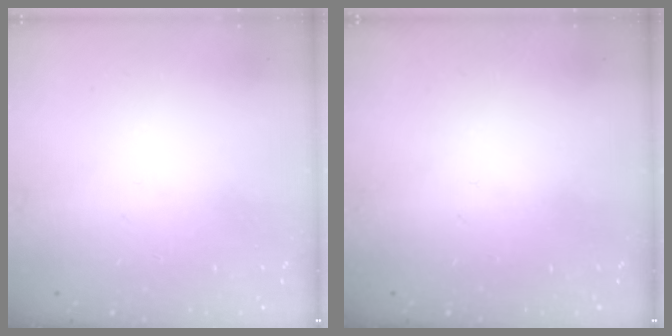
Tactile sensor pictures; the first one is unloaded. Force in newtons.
{"total": 0.0}